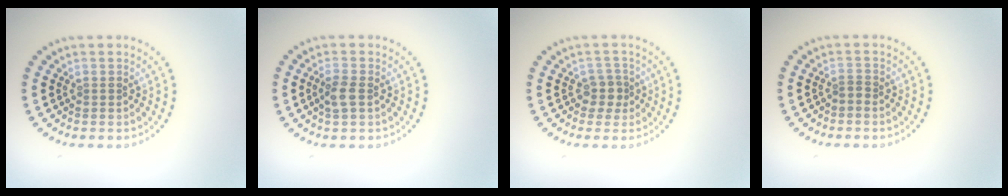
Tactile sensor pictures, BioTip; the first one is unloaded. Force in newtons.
{"total": 1.9, "press": 1.8, "slide": 0.6}
{"total": 2.0, "press": 1.6, "slide": 1.1}
{"total": 0.6, "press": 0.4, "slide": 0.5}